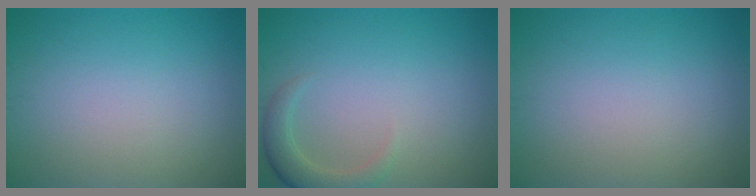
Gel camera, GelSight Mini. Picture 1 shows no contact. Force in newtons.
{"total": 2.7, "press": 2.6, "slide": 0.5}
{"total": 0.0}